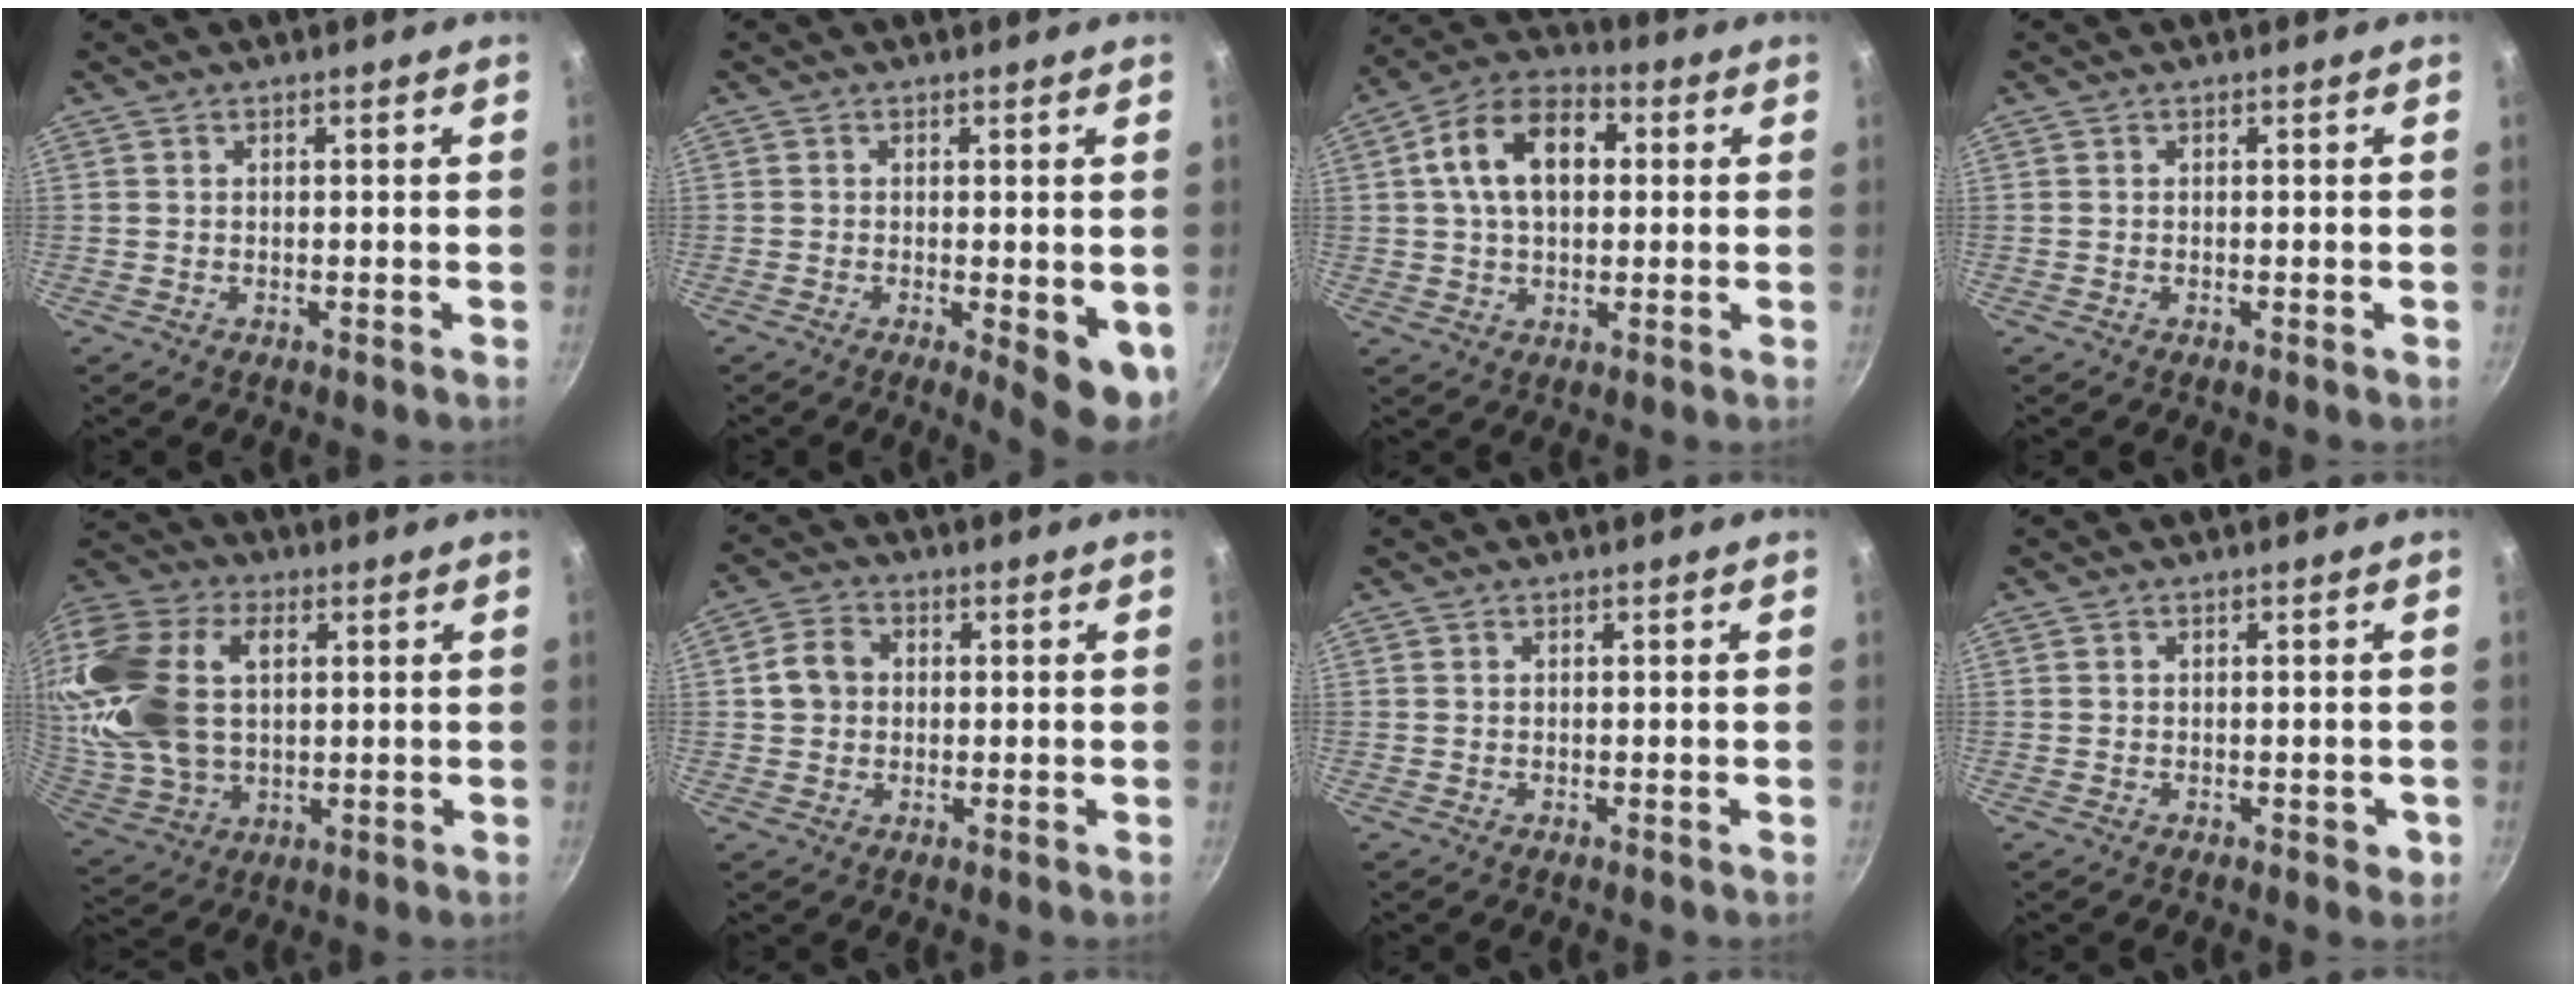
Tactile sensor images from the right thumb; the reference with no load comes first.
{"total": 7.1, "force": [-1.4, 2.3, 6.6], "torque": [-0.071, -0.005, -0.013]}
{"total": 13.8, "force": [2.6, 8.9, 10.2], "torque": [-0.145, 0.025, 0.027]}
{"total": 0.0}
{"total": 24.6, "force": [5.0, 16.1, 17.8], "torque": [-0.380, 0.008, 0.095]}
{"total": 5.5, "force": [0.4, 4.6, 2.8], "torque": [-0.033, 0.012, -0.002]}
{"total": 0.0}
{"total": 1.6, "force": [-0.5, 1.1, 1.1], "torque": [-0.002, 0.006, -0.006]}